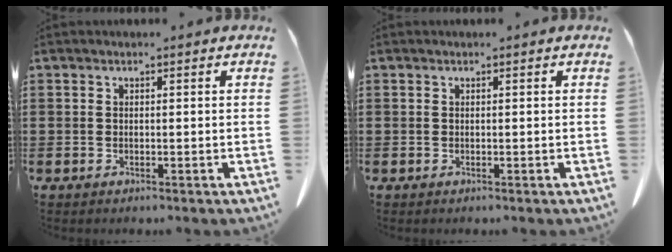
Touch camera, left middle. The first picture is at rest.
{"total": 0.0}